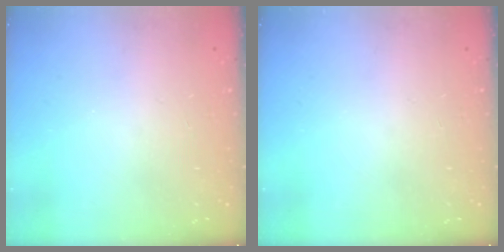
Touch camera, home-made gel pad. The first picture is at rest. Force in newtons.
{"total": 0.0}